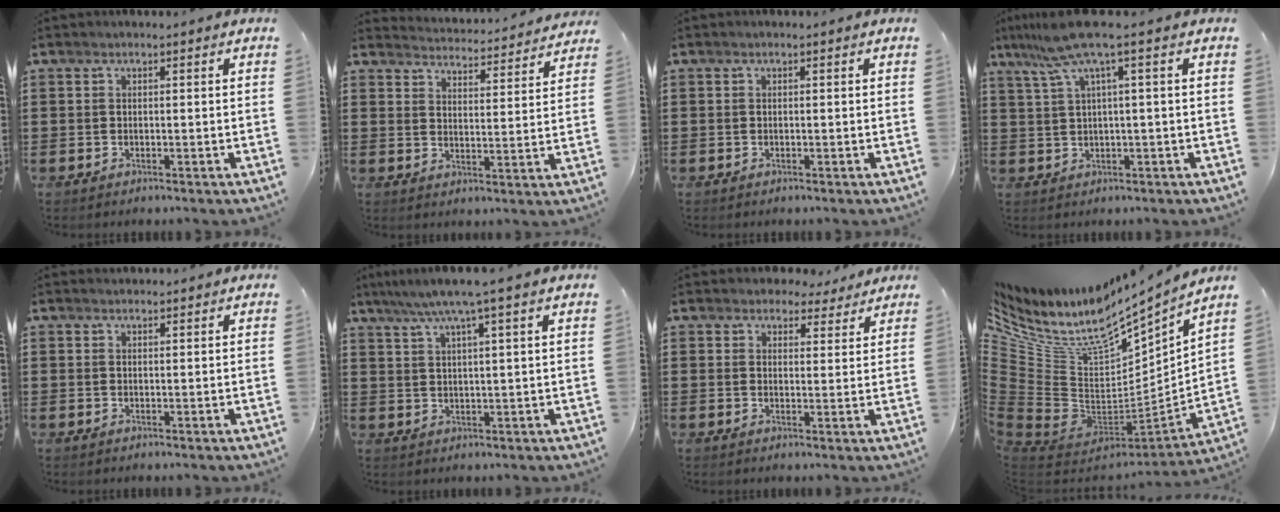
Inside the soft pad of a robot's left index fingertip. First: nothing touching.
{"total": 3.8, "force": [3.8, -0.4, -0.1], "torque": [-0.011, -0.038, 0.060]}
{"total": 0.0}
{"total": 6.5, "force": [2.5, -0.4, 6.0], "torque": [-0.144, -0.016, 0.036]}
{"total": 0.8, "force": [0.8, 0.0, 0.0], "torque": [-0.001, -0.001, 0.017]}
{"total": 5.1, "force": [3.5, -0.8, 3.6], "torque": [-0.078, -0.012, 0.057]}
{"total": 3.9, "force": [3.7, 1.2, 0.6], "torque": [-0.017, -0.010, 0.067]}
{"total": 9.8, "force": [6.5, 4.1, 6.1], "torque": [-0.169, -0.068, 0.105]}